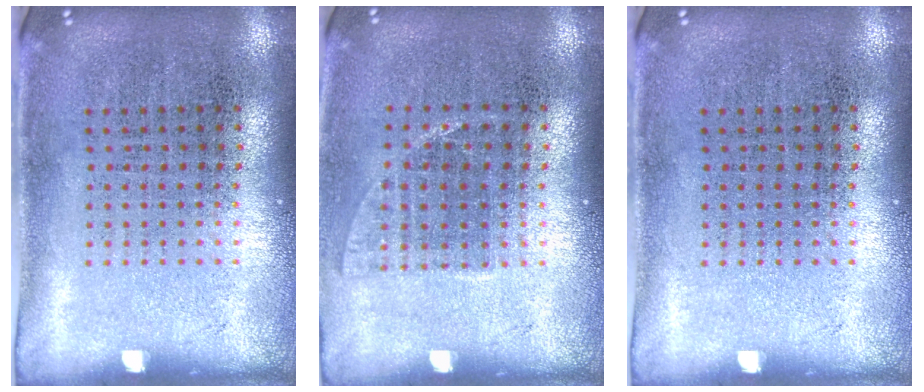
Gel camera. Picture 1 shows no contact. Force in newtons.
{"total": 1.0, "press": 0.8, "slide": 0.6}
{"total": 0.0}